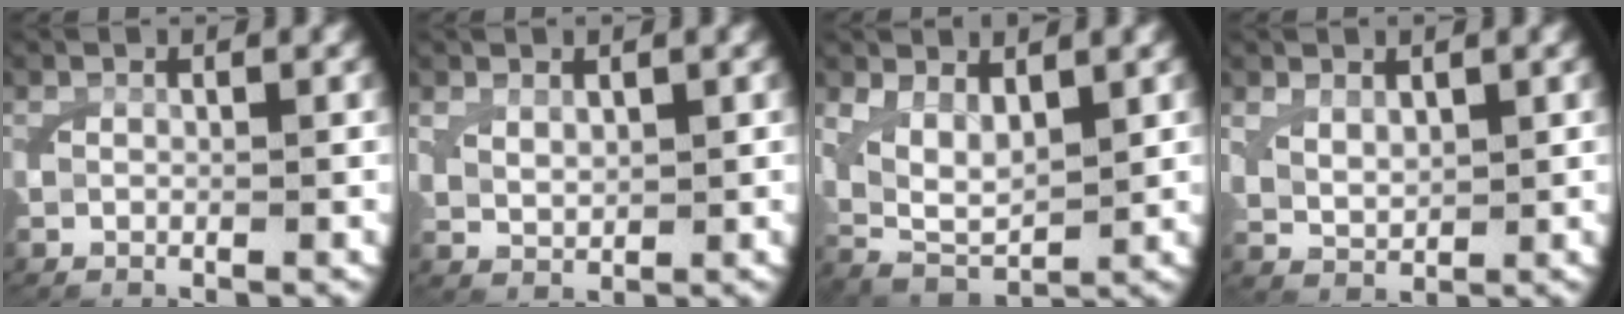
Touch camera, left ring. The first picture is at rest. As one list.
[{"total": 1.3, "force": [0.9, 0.5, 0.9], "torque": [-0.020, -0.007, 0.029]}, {"total": 5.5, "force": [1.2, 4.0, 3.6], "torque": [-0.091, -0.027, 0.030]}, {"total": 2.0, "force": [1.0, 1.2, 1.3], "torque": [-0.036, -0.011, 0.031]}]